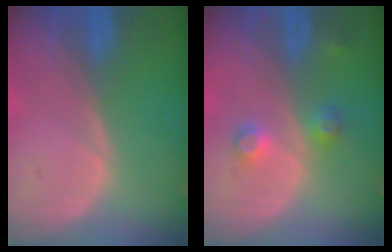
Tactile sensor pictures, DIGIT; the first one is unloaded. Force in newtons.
{"total": 3.5, "press": 3.3, "slide": 1.4}